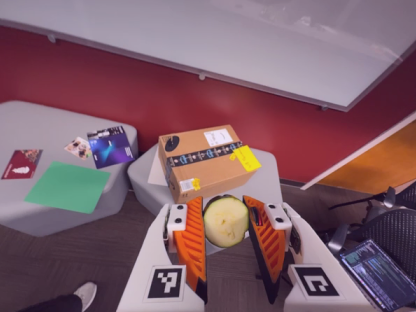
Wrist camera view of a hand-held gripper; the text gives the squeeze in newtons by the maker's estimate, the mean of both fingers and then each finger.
{"total": 12.2, "left": 12.6, "right": 11.9}